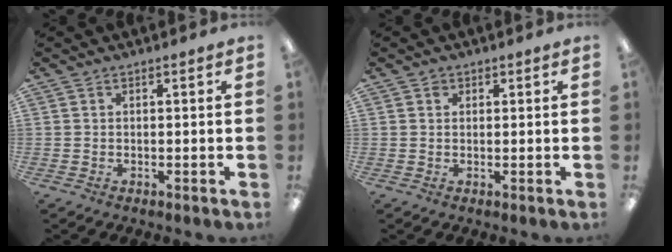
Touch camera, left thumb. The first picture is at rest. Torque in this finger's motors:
{"motor_torque": [0.40, 0.28, 0.33, -0.10, -0.01]}